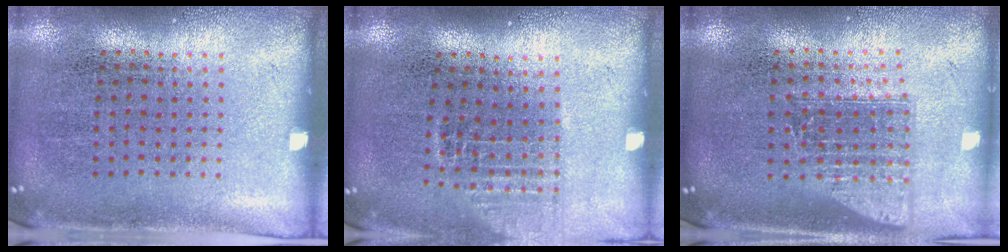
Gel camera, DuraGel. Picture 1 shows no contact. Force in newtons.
{"total": 1.1, "press": 1.0, "slide": 0.5}
{"total": 1.6, "press": 1.2, "slide": 1.0}